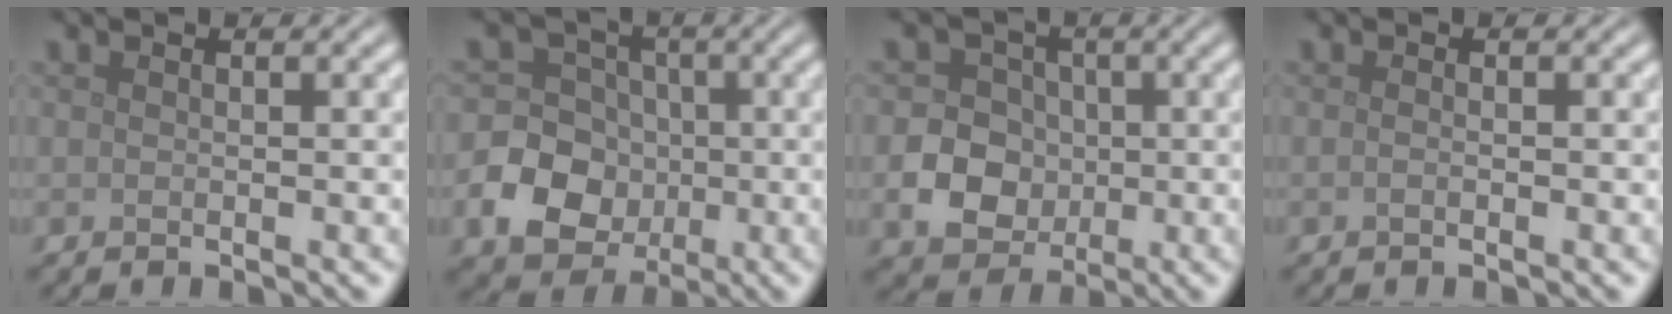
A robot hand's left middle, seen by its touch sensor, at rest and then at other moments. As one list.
[{"total": 9.6, "force": [-2.3, 8.8, 3.0], "torque": [-0.062, -0.007, -0.060]}, {"total": 6.5, "force": [-1.2, 6.0, 2.3], "torque": [-0.033, 0.003, -0.039]}, {"total": 0.5, "force": [-0.2, 0.2, 0.4], "torque": [-0.009, -0.002, -0.005]}]